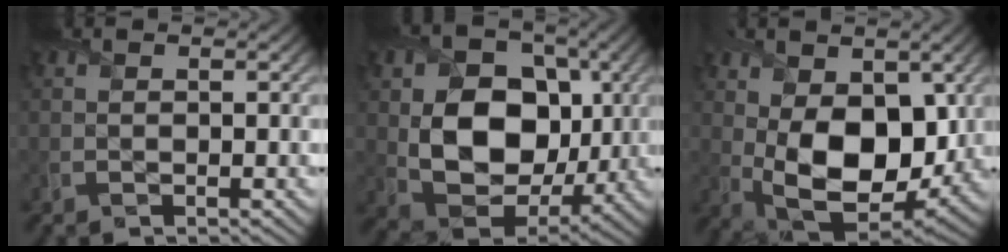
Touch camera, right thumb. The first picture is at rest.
{"total": 12.7, "force": [0.8, 9.6, 8.4], "torque": [-0.157, -0.011, 0.012]}
{"total": 13.5, "force": [0.6, 8.5, 10.5], "torque": [-0.204, -0.023, 0.017]}